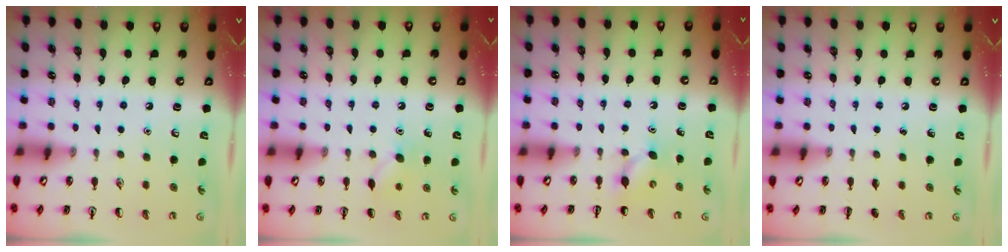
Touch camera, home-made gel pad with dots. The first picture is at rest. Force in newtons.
{"total": 6.5, "press": 6.3, "slide": 1.7}
{"total": 3.8, "press": 3.6, "slide": 1.3}
{"total": 0.0}